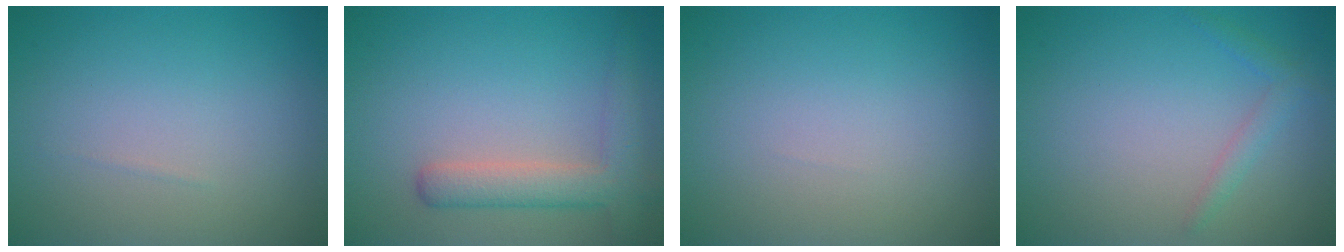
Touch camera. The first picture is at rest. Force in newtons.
{"total": 3.8, "press": 3.7, "slide": 0.3}
{"total": 0.0}
{"total": 1.4, "press": 1.4, "slide": 0.1}